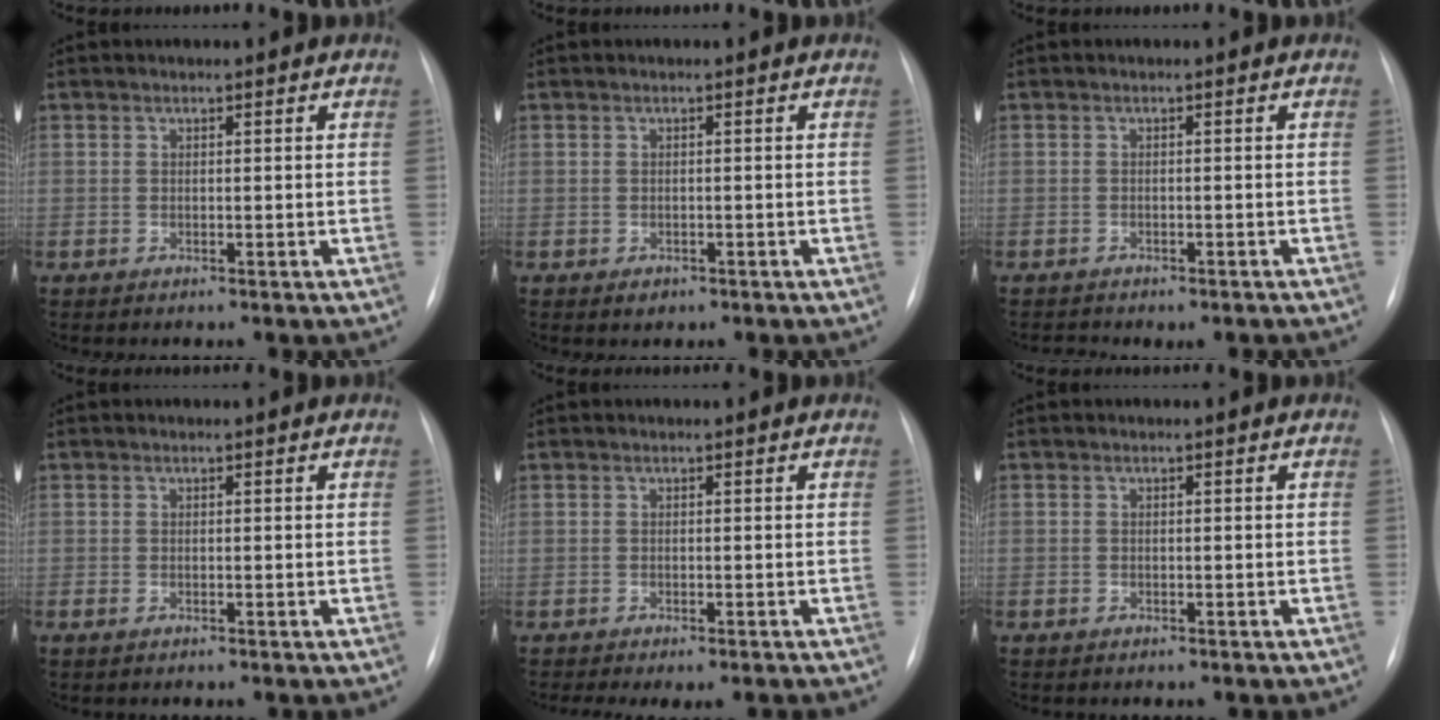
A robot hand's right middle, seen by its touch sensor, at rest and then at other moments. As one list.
[{"total": 1.2, "force": [-0.7, 0.9, 0.5], "torque": [-0.007, 0.002, -0.005]}, {"total": 3.0, "force": [-2.6, 1.2, 0.9], "torque": [-0.008, 0.003, -0.029]}, {"total": 0.8, "force": [-0.6, 0.3, 0.5], "torque": [-0.014, -0.002, -0.006]}, {"total": 7.3, "force": [-6.2, 1.7, 3.3], "torque": [-0.038, 0.001, -0.079]}, {"total": 1.1, "force": [-0.9, 0.7, 0.3], "torque": [-0.008, 0.002, -0.012]}]